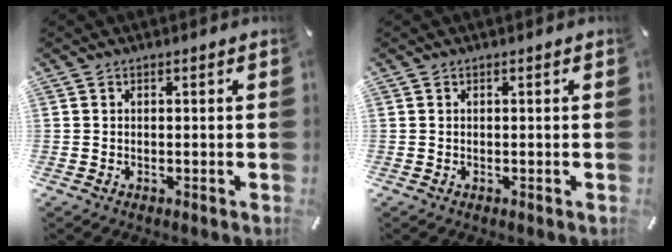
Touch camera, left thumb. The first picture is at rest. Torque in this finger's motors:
{"motor_torque": [-0.19, -0.23, -0.13, 0.02, 0.01]}